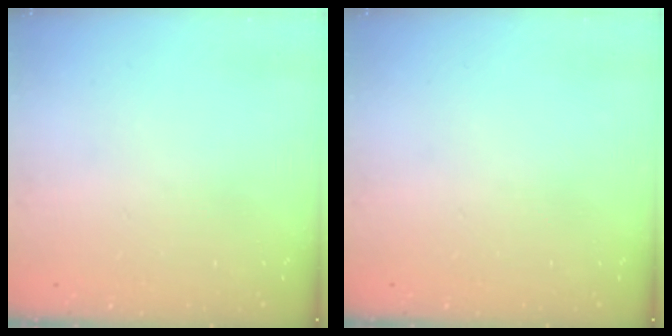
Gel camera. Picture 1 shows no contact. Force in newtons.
{"total": 0.0}